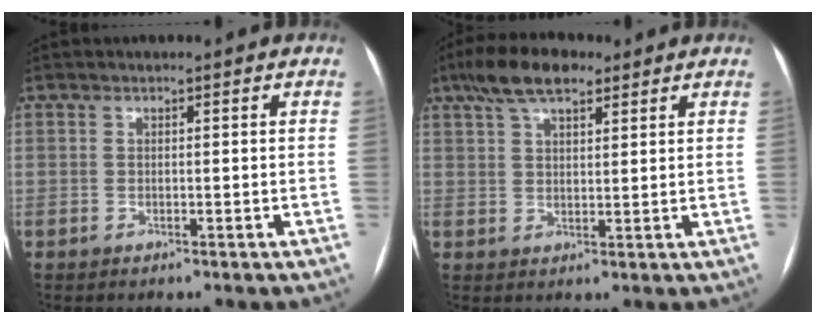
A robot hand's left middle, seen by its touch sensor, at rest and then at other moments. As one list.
[{"total": 8.1, "force": [5.4, 2.9, 5.2], "torque": [-0.101, 0.024, 0.096]}]